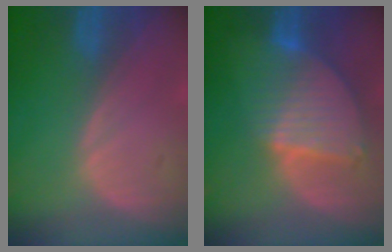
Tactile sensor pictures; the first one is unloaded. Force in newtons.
{"total": 8.7, "press": 7.5, "slide": 4.3}